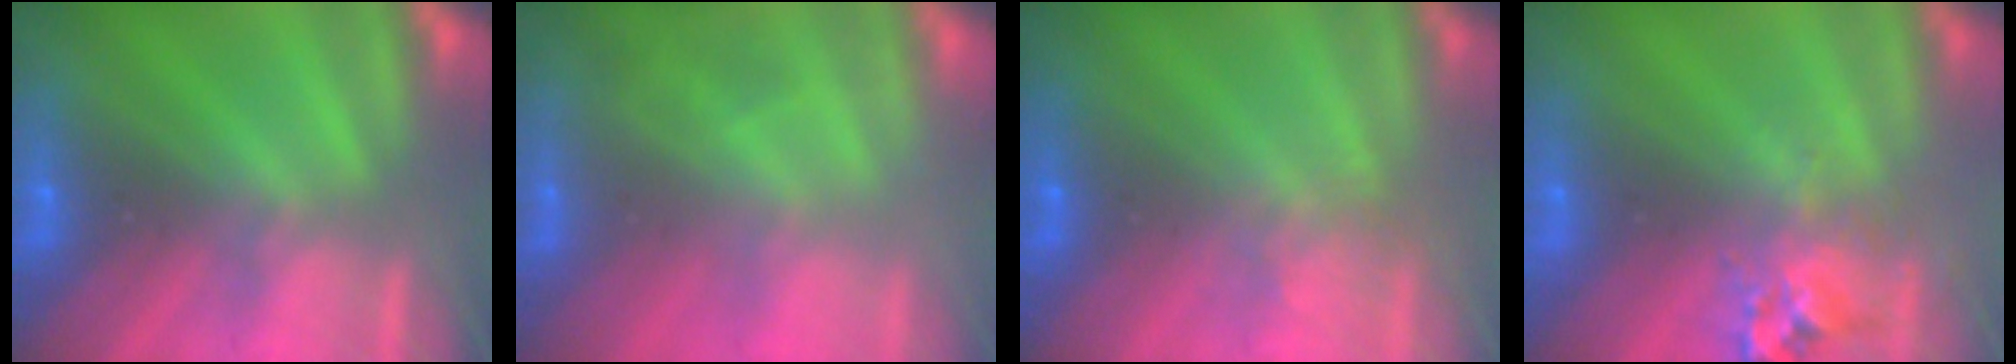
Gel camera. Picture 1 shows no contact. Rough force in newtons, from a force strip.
{"total": 2.6}
{"total": 1.1}
{"total": 2.5}